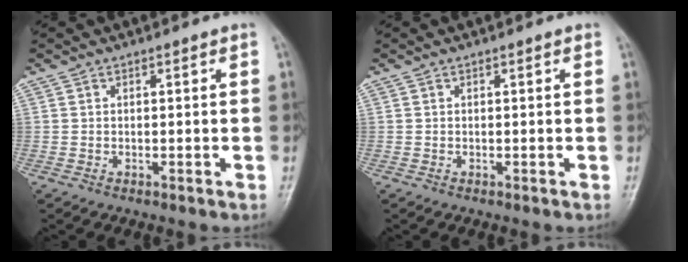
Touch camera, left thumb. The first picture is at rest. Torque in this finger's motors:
{"motor_torque": [0.21, -0.02, 0.12, -0.25, 0.00]}